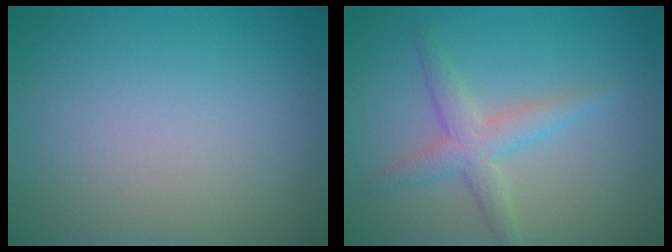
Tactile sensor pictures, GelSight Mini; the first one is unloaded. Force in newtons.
{"total": 2.9, "press": 2.9, "slide": 0.1}